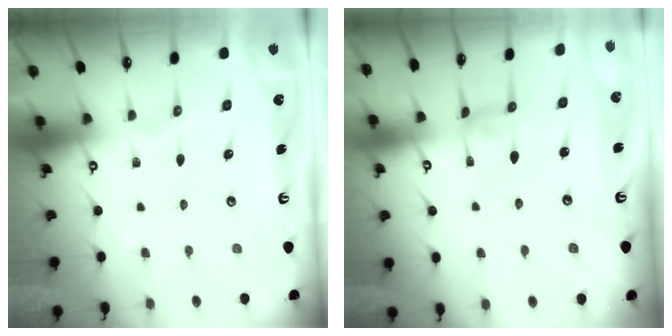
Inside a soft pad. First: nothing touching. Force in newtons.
{"total": 0.7, "press": 0.7, "slide": 0.1}